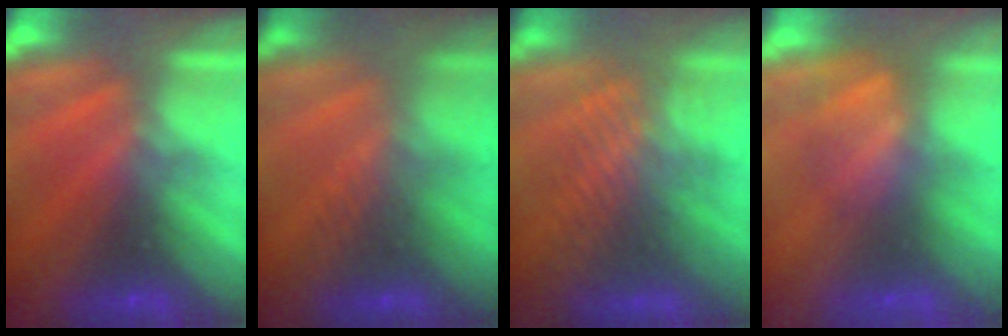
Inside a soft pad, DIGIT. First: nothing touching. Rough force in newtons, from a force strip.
{"total": 2.6}
{"total": 3.3}
{"total": 6.5}